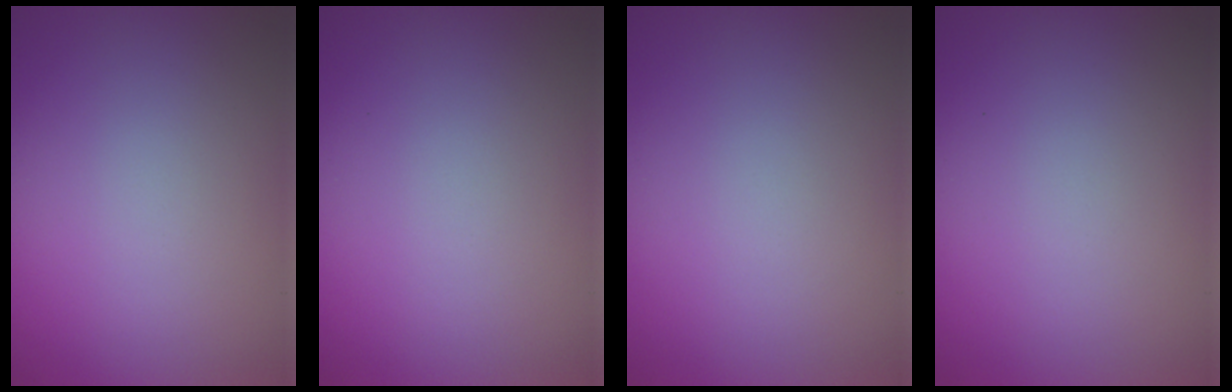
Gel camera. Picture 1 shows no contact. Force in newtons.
{"total": 0.0}
{"total": 0.0}
{"total": 0.0}